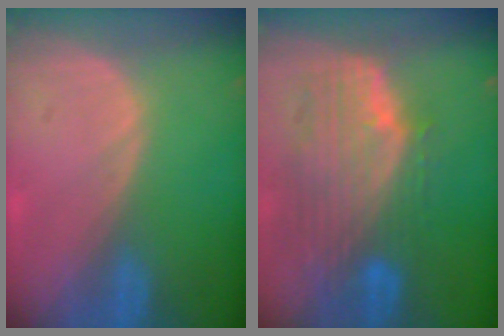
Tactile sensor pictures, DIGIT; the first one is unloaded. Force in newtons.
{"total": 10.6, "press": 9.2, "slide": 5.4}